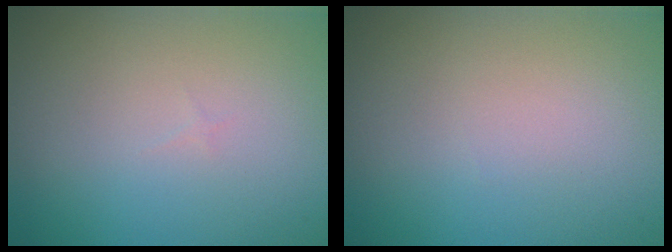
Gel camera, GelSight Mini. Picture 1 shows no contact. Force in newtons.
{"total": 0.0}